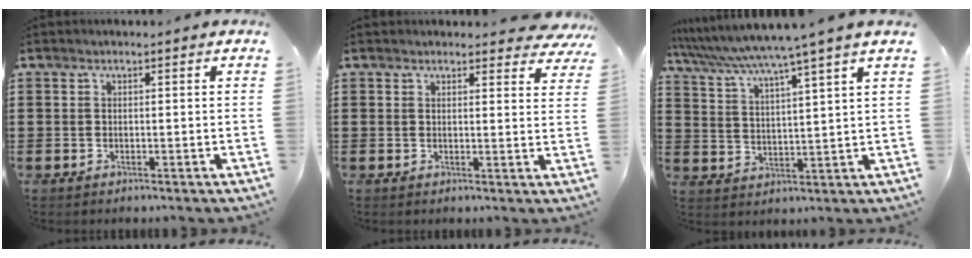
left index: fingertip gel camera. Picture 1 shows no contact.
{"total": 2.6, "force": [2.4, 0.5, 0.6], "torque": [-0.004, -0.011, 0.042]}
{"total": 5.2, "force": [4.6, -1.2, 2.1], "torque": [-0.061, -0.036, 0.072]}